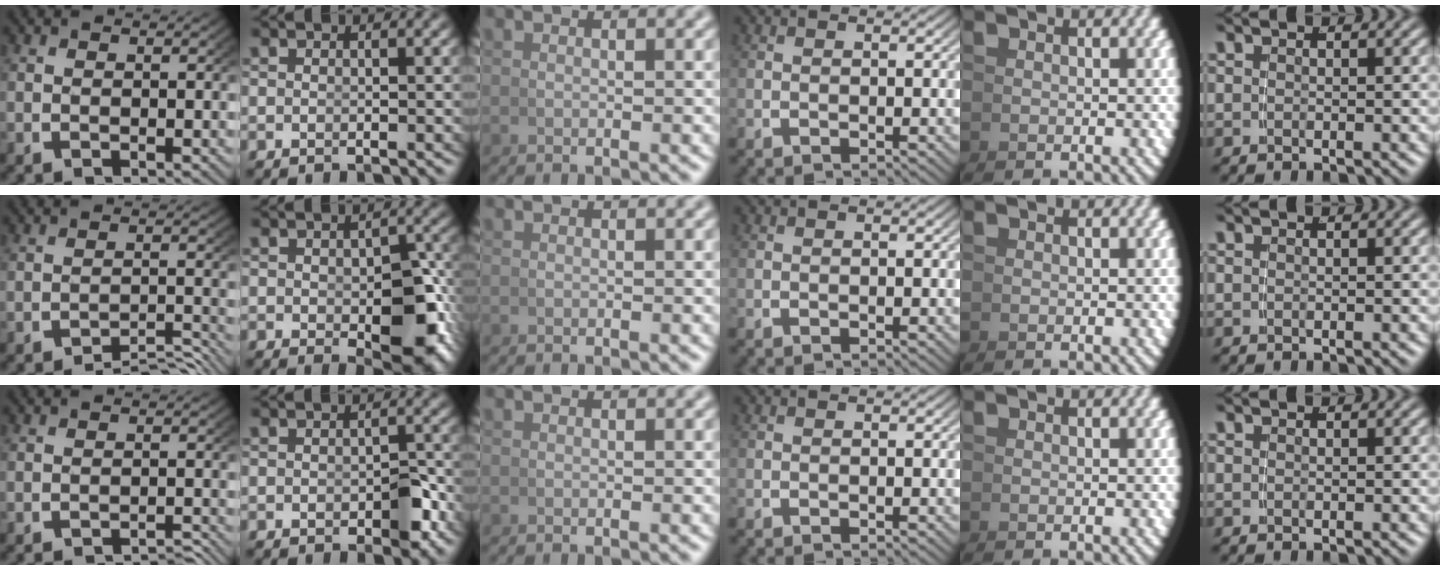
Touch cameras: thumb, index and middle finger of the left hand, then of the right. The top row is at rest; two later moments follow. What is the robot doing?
{"motion": "grasp_and_lifting", "object": "pen"}